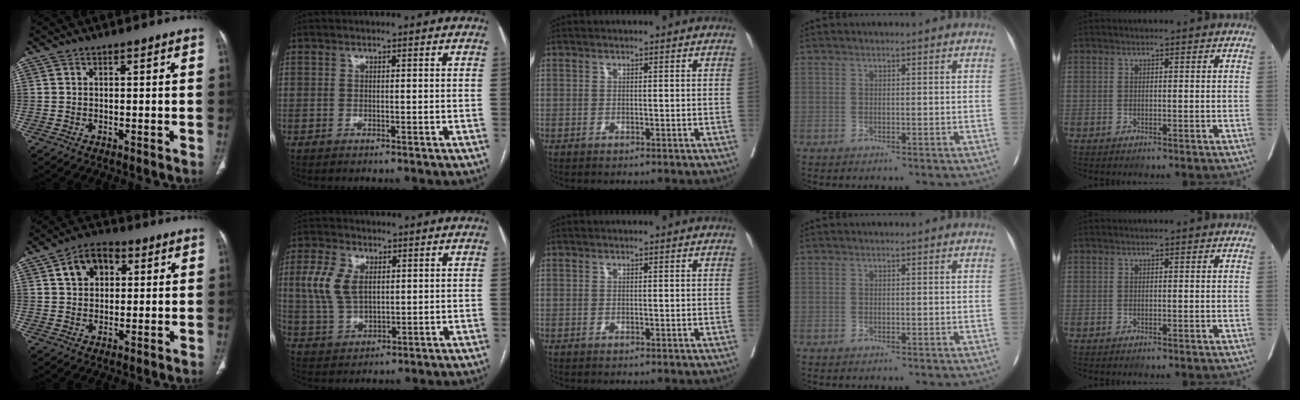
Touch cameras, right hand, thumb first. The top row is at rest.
{"thumb": {"total": 7.7, "force": [2.5, 5.5, 4.7], "torque": [-0.056, 0.006, 0.034]}, "index": {"total": 8.1, "force": [2.1, 4.8, 6.1], "torque": [-0.150, 0.013, 0.047]}}